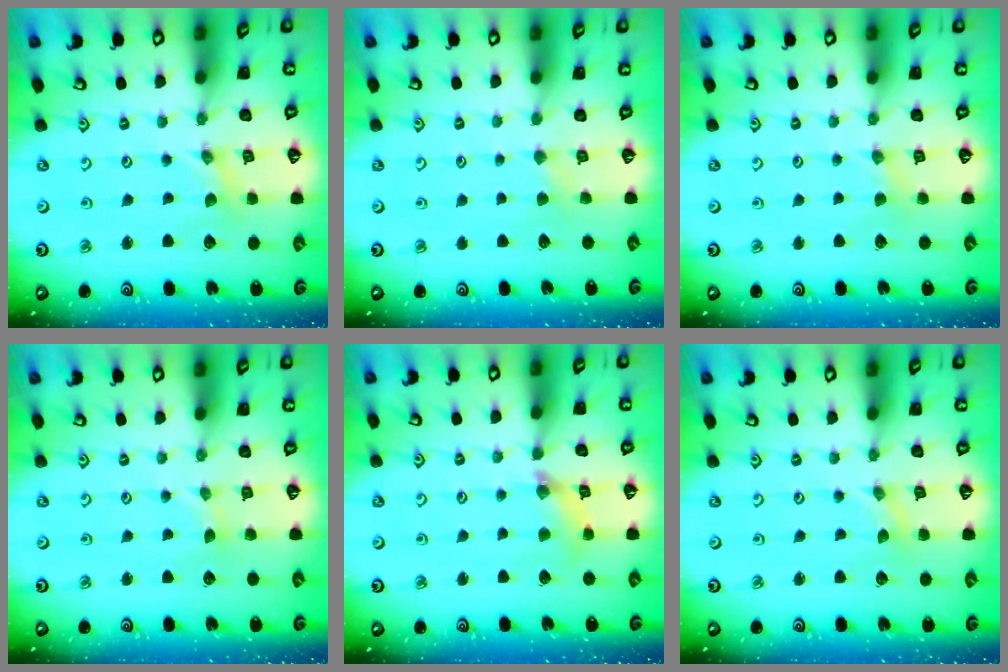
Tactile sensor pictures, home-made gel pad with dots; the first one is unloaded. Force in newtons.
{"total": 2.2, "press": 2.2, "slide": 0.4}
{"total": 1.7, "press": 1.7, "slide": 0.2}
{"total": 1.3, "press": 1.2, "slide": 0.2}
{"total": 6.3, "press": 6.3, "slide": 0.6}
{"total": 0.0}